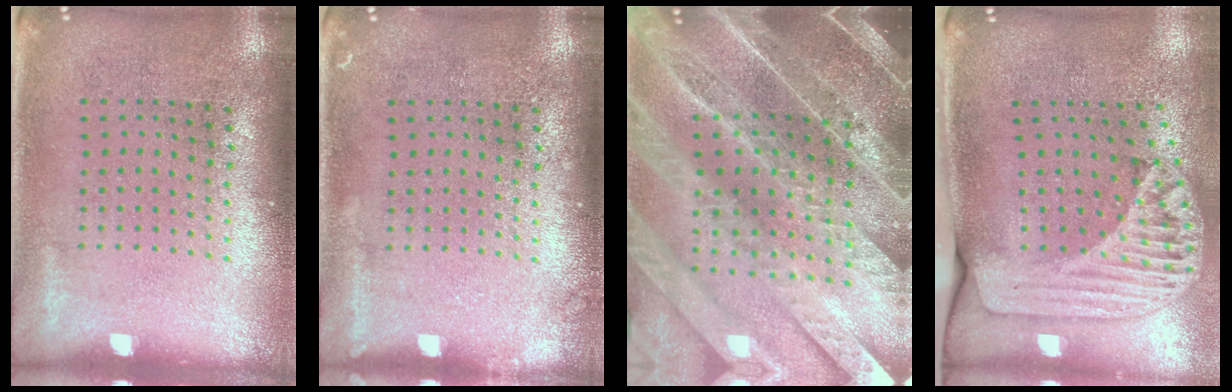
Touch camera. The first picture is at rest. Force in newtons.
{"total": 0.7, "press": 0.7, "slide": 0.2}
{"total": 5.4, "press": 4.6, "slide": 2.8}
{"total": 2.3, "press": 1.7, "slide": 1.5}